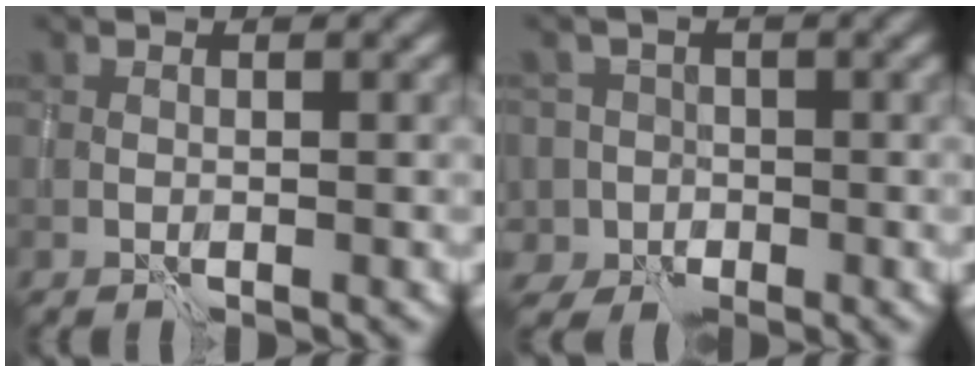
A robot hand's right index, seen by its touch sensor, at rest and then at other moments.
{"total": 6.3, "force": [-2.5, 5.6, 1.2], "torque": [-0.012, 0.001, -0.077]}